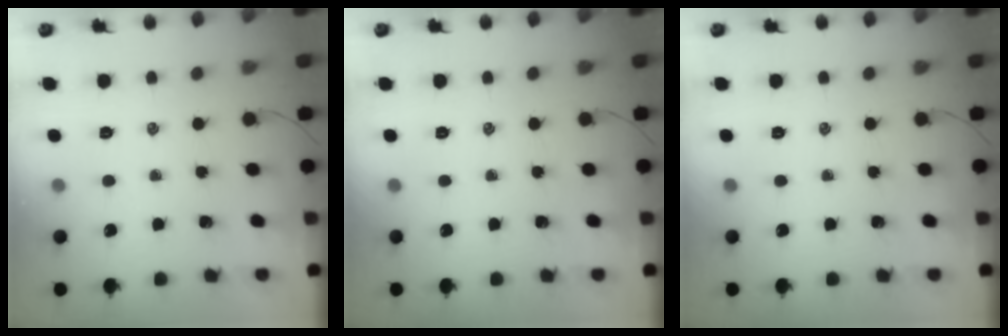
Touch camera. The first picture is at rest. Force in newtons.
{"total": 0.0}
{"total": 0.0}